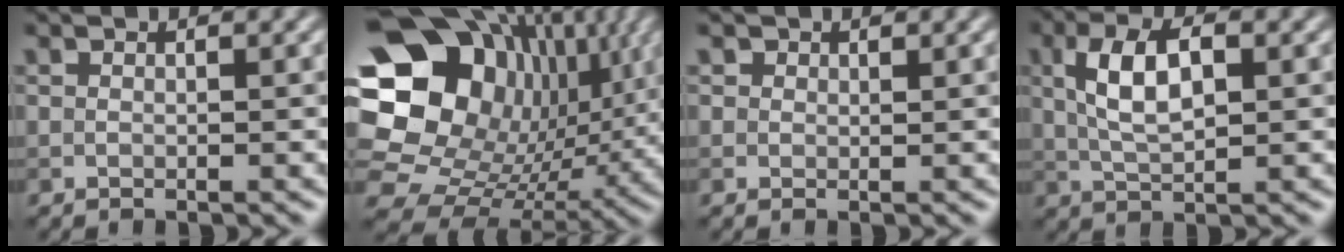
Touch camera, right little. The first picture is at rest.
{"total": 21.1, "force": [5.1, 17.7, 10.4], "torque": [-0.214, 0.012, 0.088]}
{"total": 0.9, "force": [0.6, 0.7, 0.2], "torque": [-0.002, -0.003, 0.002]}
{"total": 5.1, "force": [1.1, 2.1, 4.5], "torque": [-0.089, 0.007, 0.021]}